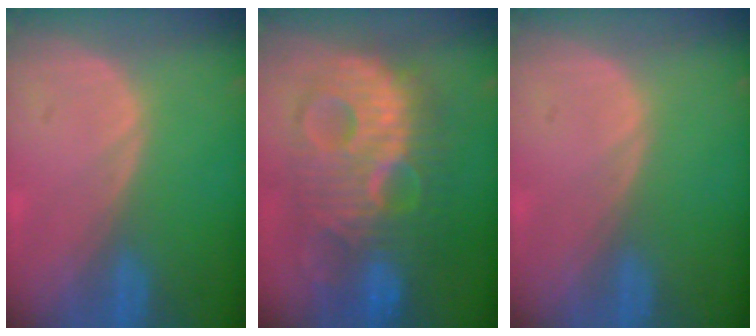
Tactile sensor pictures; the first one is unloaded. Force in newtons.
{"total": 12.1, "press": 12.1, "slide": 0.8}
{"total": 0.0}